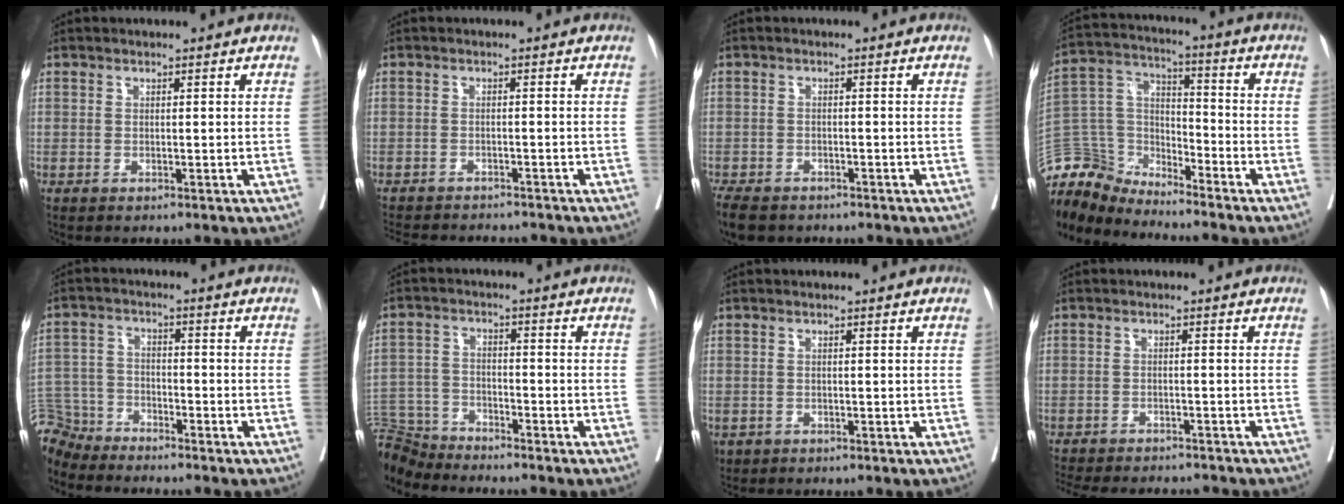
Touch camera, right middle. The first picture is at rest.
{"total": 9.9, "force": [-9.2, 2.0, 3.0], "torque": [-0.048, -0.004, -0.122]}
{"total": 7.6, "force": [-5.9, 3.7, 3.1], "torque": [-0.060, -0.008, -0.088]}
{"total": 10.0, "force": [-9.7, 2.2, -0.8], "torque": [0.013, 0.049, -0.195]}
{"total": 6.7, "force": [-6.3, 1.9, -1.1], "torque": [0.022, 0.007, -0.130]}
{"total": 8.4, "force": [-8.4, 0.9, 0.3], "torque": [-0.010, 0.002, -0.162]}
{"total": 1.8, "force": [-1.0, 1.5, 0.4], "torque": [-0.012, -0.001, -0.013]}
{"total": 13.8, "force": [-12.6, 3.0, 4.7], "torque": [-0.098, -0.008, -0.167]}